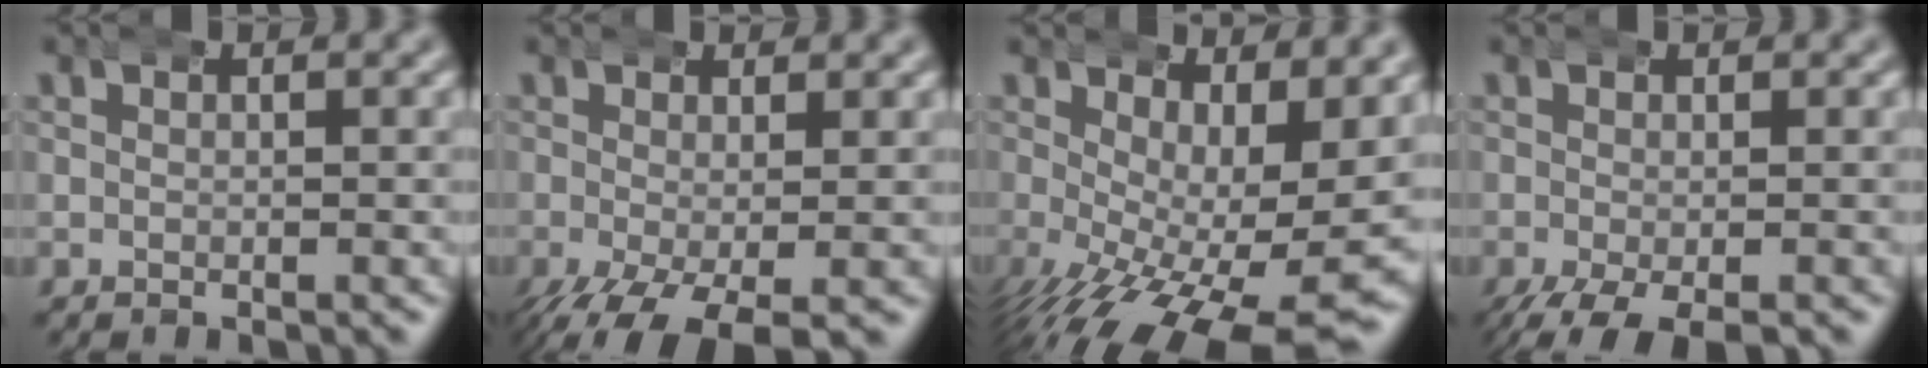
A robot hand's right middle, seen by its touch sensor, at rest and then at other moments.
{"total": 6.0, "force": [-3.4, 2.8, 4.1], "torque": [-0.090, -0.036, -0.037]}
{"total": 10.8, "force": [-3.4, 4.7, 9.1], "torque": [-0.152, -0.058, -0.017]}
{"total": 6.6, "force": [-4.5, 2.8, 3.9], "torque": [-0.078, -0.027, -0.056]}